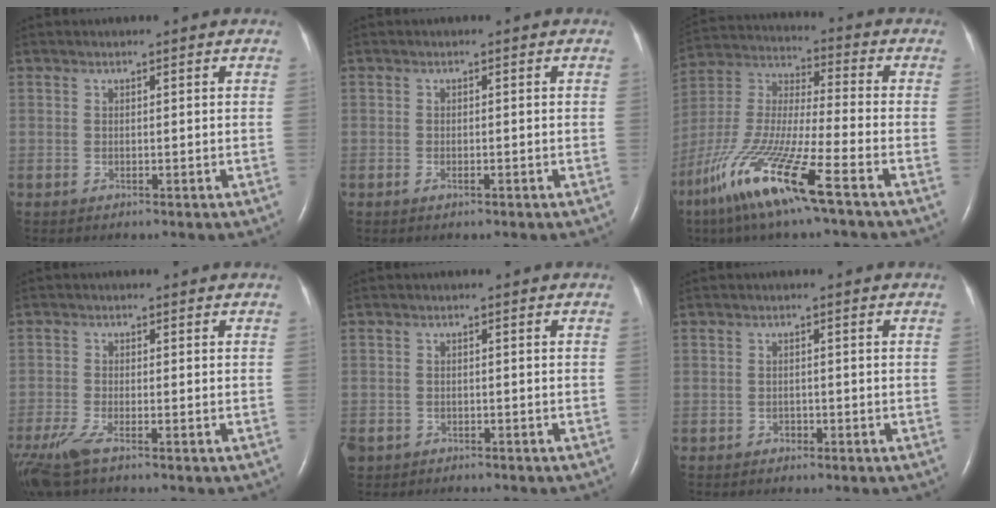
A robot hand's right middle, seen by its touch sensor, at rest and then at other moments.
{"total": 1.0, "force": [-0.5, 0.3, 0.7], "torque": [-0.014, 0.000, -0.007]}
{"total": 17.1, "force": [-9.6, 0.9, 14.1], "torque": [-0.319, -0.046, -0.190]}
{"total": 5.8, "force": [-3.8, 1.1, 4.2], "torque": [-0.095, -0.019, -0.073]}
{"total": 4.9, "force": [-3.6, 3.0, 1.3], "torque": [-0.033, 0.000, -0.056]}
{"total": 0.9, "force": [-0.6, 0.6, 0.3], "torque": [-0.003, 0.004, -0.012]}